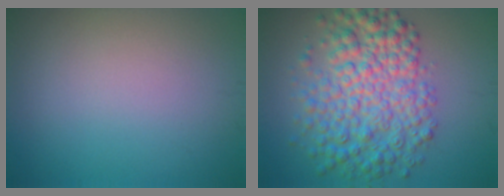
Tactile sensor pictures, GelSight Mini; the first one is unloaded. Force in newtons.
{"total": 7.8, "press": 7.8, "slide": 0.0}